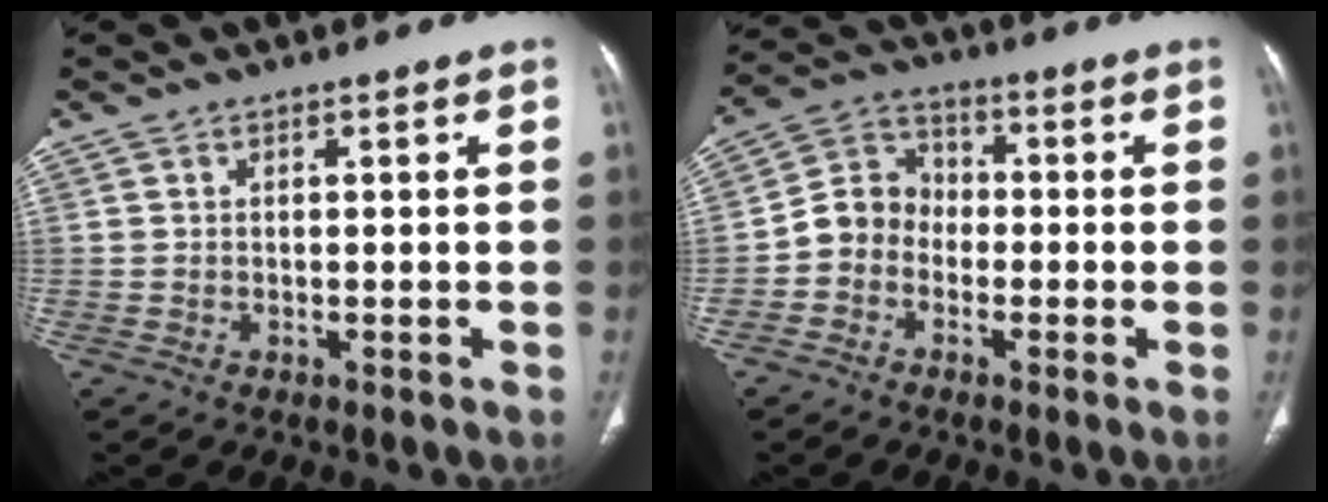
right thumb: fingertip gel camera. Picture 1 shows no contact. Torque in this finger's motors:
{"motor_torque": [0.18, 0.91, 0.90, -0.45, 0.04]}